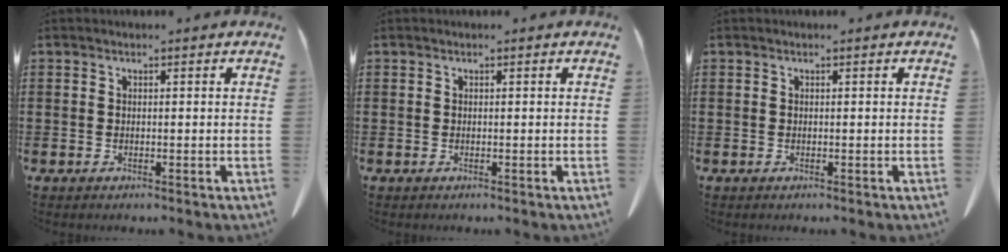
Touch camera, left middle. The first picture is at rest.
{"total": 0.0}
{"total": 0.0}